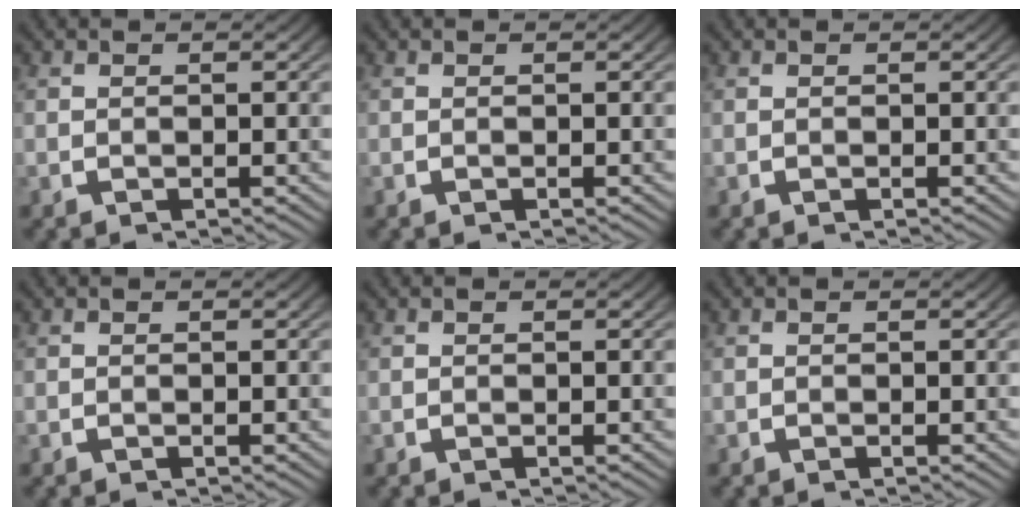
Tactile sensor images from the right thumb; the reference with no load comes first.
{"total": 0.0}
{"total": 0.0}
{"total": 0.0}
{"total": 0.0}
{"total": 0.0}